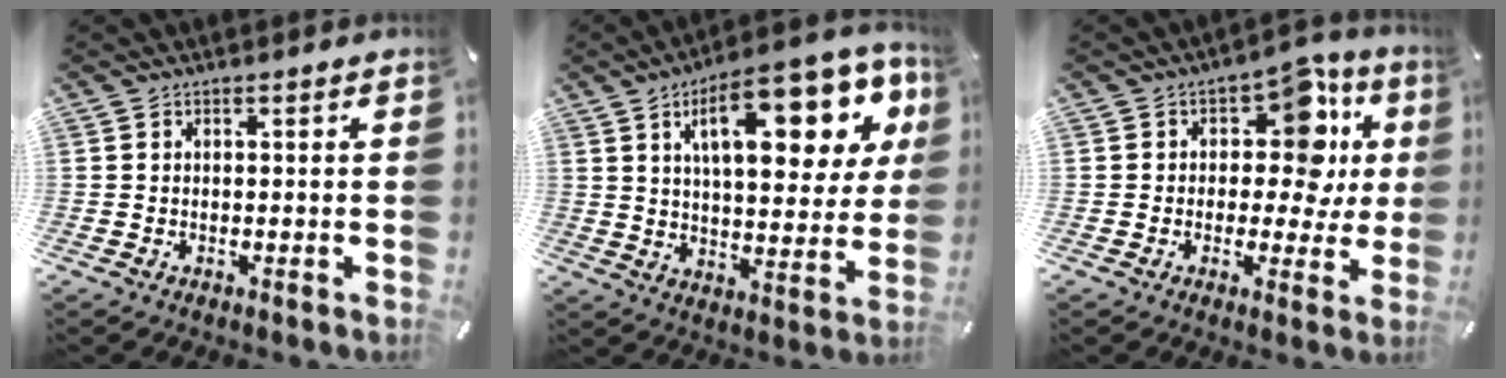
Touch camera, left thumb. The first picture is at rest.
{"total": 22.6, "force": [9.6, 9.4, 18.2], "torque": [-0.267, -0.030, 0.144]}
{"total": 14.1, "force": [4.9, 8.4, 10.2], "torque": [-0.137, -0.029, 0.081]}